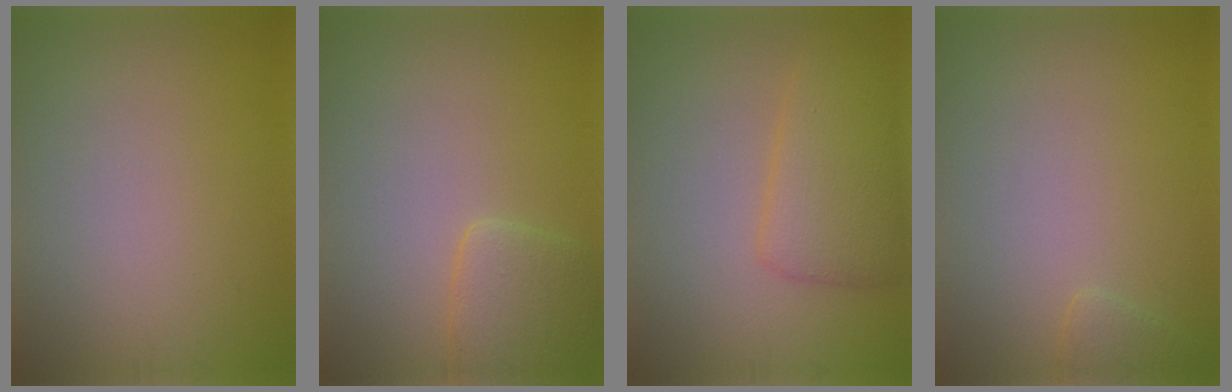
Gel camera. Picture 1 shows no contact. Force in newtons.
{"total": 2.5, "press": 2.5, "slide": 0.2}
{"total": 4.5, "press": 4.5, "slide": 0.1}
{"total": 0.9, "press": 0.9, "slide": 0.1}